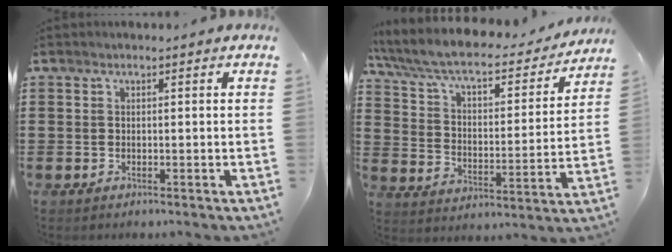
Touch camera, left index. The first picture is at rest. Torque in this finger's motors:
{"motor_torque": [0.06, -1.50, 0.91, 0.21]}